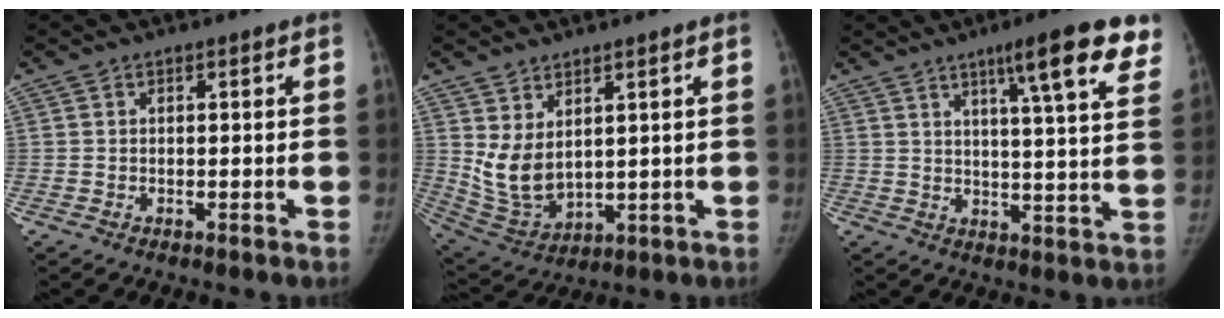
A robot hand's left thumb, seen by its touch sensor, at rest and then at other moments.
{"total": 8.4, "force": [3.2, 4.8, 6.2], "torque": [-0.106, -0.030, 0.085]}
{"total": 14.8, "force": [8.9, 1.8, 11.6], "torque": [-0.144, -0.037, 0.116]}